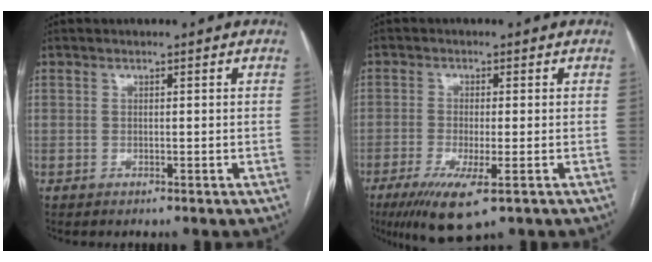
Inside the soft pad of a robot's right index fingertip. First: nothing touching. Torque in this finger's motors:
{"motor_torque": [1.39, -0.57, 0.49, 0.13]}